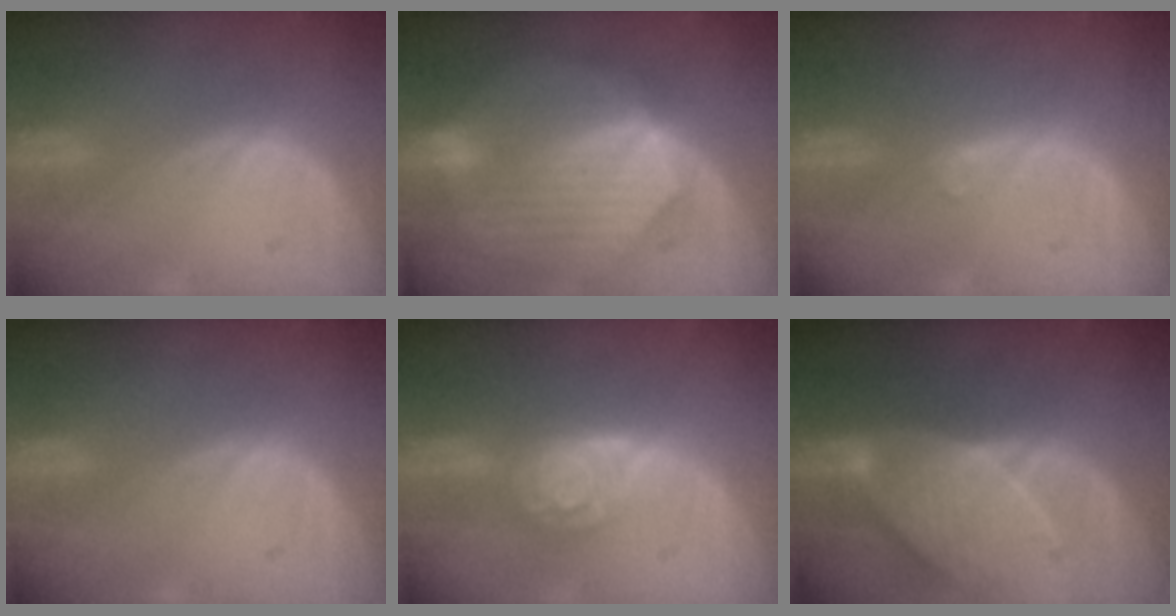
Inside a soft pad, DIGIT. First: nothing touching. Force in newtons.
{"total": 9.8, "press": 8.7, "slide": 4.5}
{"total": 1.1, "press": 0.8, "slide": 0.7}
{"total": 0.0}
{"total": 6.7, "press": 6.6, "slide": 0.4}
{"total": 9.6, "press": 8.7, "slide": 3.9}